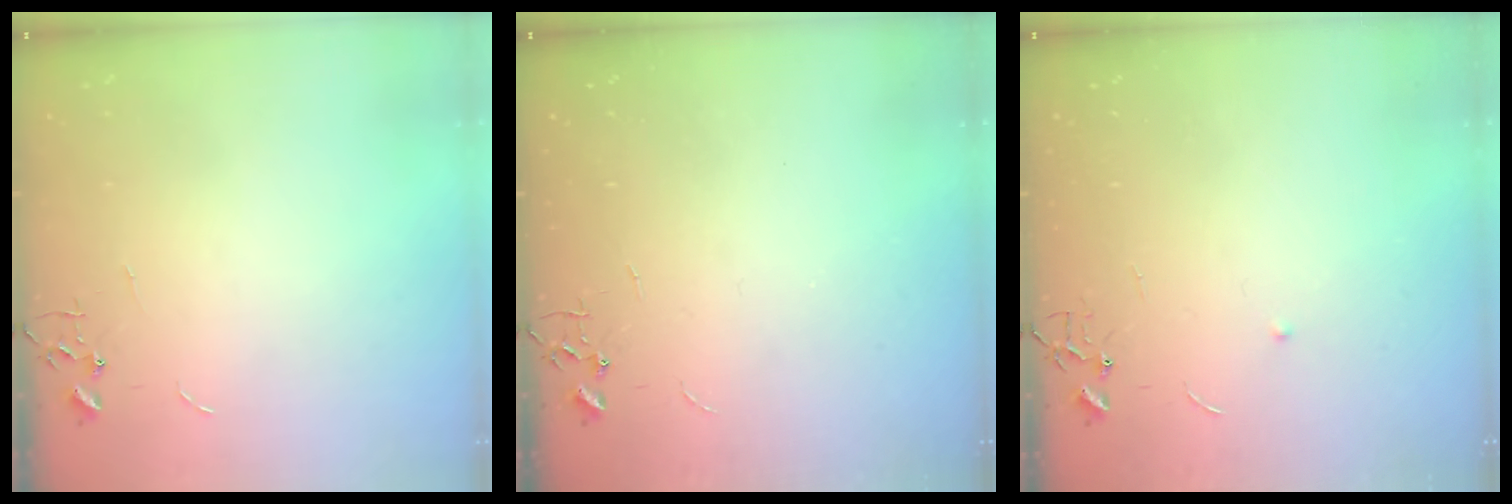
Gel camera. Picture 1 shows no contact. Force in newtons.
{"total": 0.0}
{"total": 3.7, "press": 3.6, "slide": 0.6}